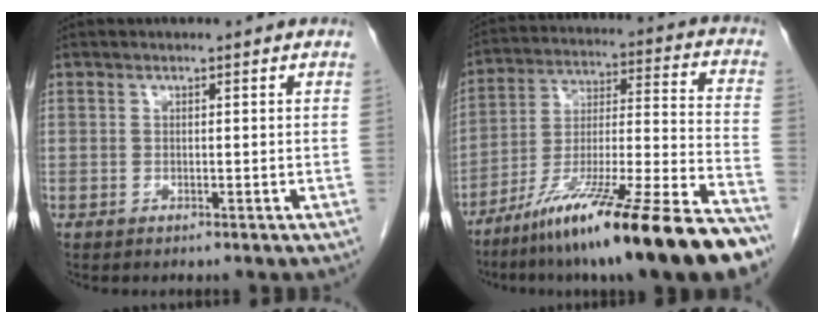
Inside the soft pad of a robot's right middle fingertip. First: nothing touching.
{"total": 24.3, "force": [-17.7, 0.4, 16.6], "torque": [-0.226, -0.027, -0.299]}